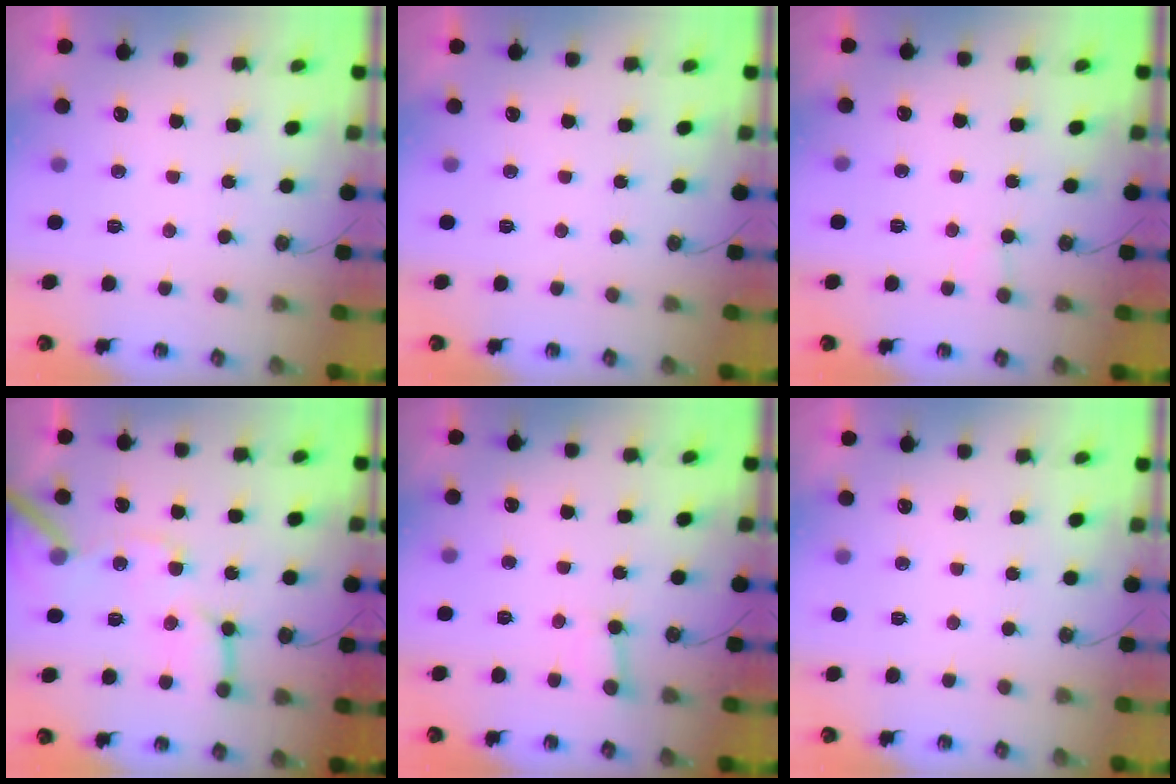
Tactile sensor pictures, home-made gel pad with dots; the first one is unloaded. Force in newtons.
{"total": 0.0}
{"total": 5.2, "press": 5.2, "slide": 0.4}
{"total": 15.1, "press": 15.0, "slide": 1.7}
{"total": 2.7, "press": 2.7, "slide": 0.3}
{"total": 0.0}